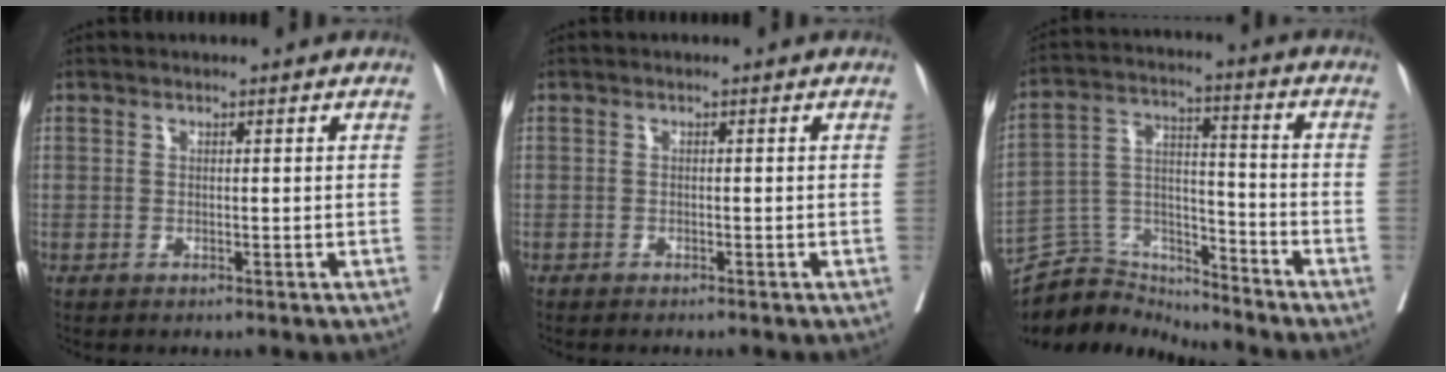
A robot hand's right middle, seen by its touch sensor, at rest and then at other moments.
{"total": 1.4, "force": [-1.2, 0.2, 0.5], "torque": [-0.012, -0.003, -0.017]}
{"total": 10.9, "force": [-10.7, 2.0, -0.4], "torque": [0.007, 0.046, -0.198]}